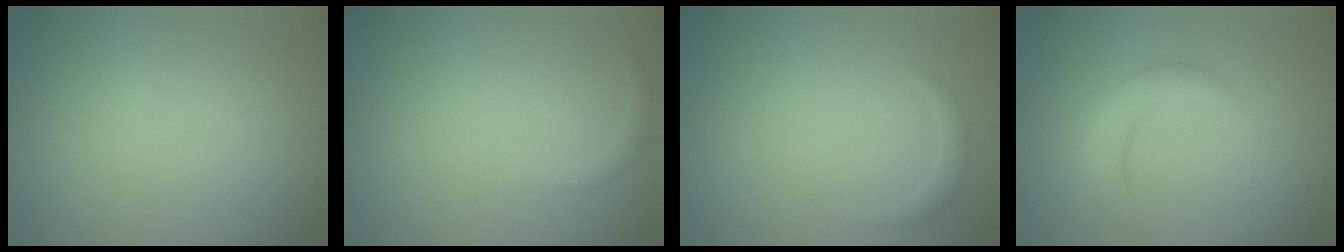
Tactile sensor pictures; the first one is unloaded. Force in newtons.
{"total": 0.8, "press": 0.8, "slide": 0.1}
{"total": 0.9, "press": 0.9, "slide": 0.0}
{"total": 3.0, "press": 3.0, "slide": 0.2}